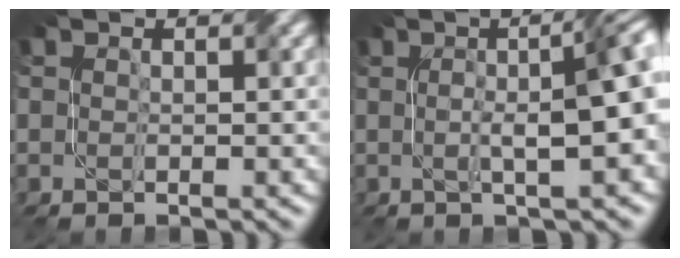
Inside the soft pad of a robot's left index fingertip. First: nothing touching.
{"total": 8.8, "force": [0.7, 2.1, 8.5], "torque": [-0.093, 0.019, 0.007]}